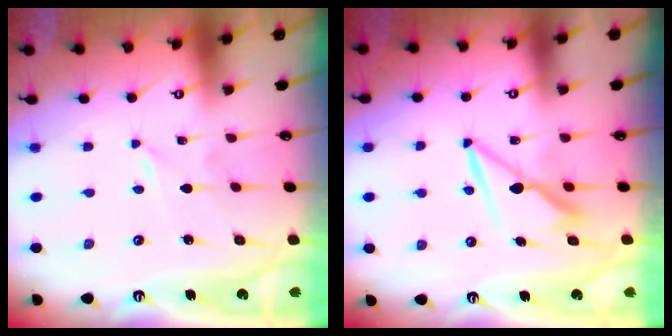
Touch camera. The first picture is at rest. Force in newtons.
{"total": 7.6, "press": 7.5, "slide": 0.8}